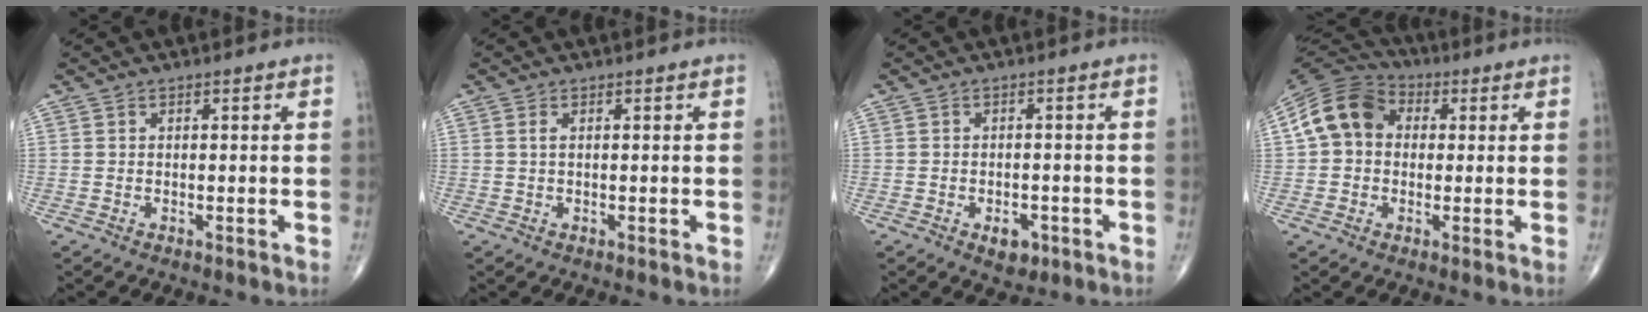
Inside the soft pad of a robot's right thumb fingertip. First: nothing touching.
{"total": 0.9, "force": [0.2, 0.3, 0.8], "torque": [-0.021, 0.006, 0.005]}
{"total": 3.8, "force": [-1.7, 2.4, 2.4], "torque": [-0.022, 0.004, -0.020]}
{"total": 11.5, "force": [1.5, 9.2, 6.8], "torque": [-0.117, 0.028, 0.012]}